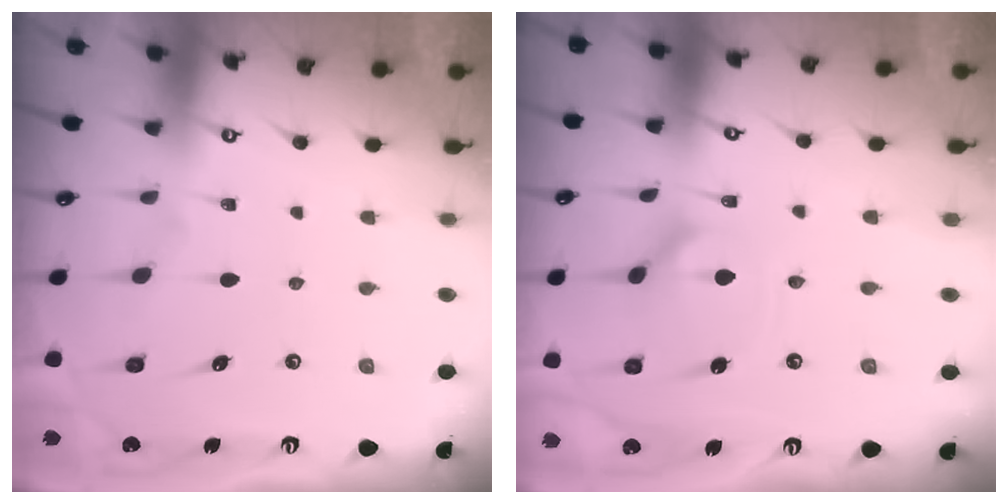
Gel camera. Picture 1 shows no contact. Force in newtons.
{"total": 4.0, "press": 4.0, "slide": 0.8}